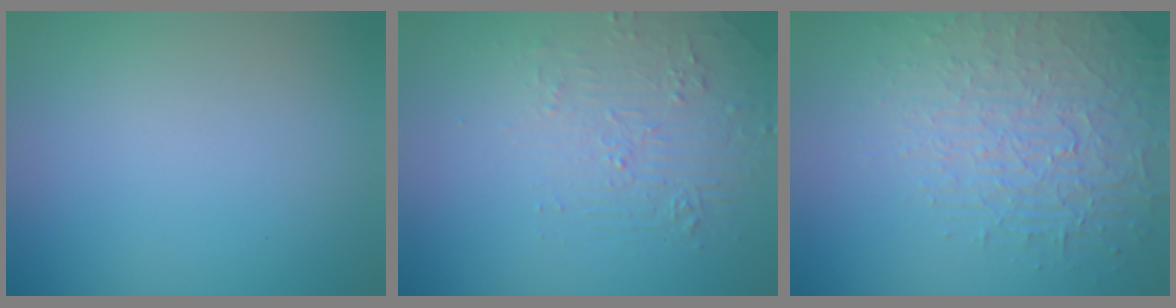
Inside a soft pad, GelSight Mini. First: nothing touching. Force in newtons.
{"total": 2.2, "press": 1.3, "slide": 1.8}
{"total": 3.8, "press": 3.6, "slide": 1.2}